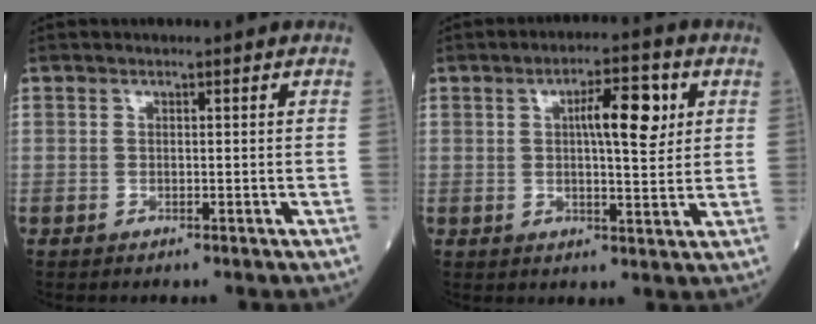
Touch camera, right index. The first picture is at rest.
{"total": 7.8, "force": [2.2, 1.8, 7.2], "torque": [-0.111, 0.012, 0.032]}